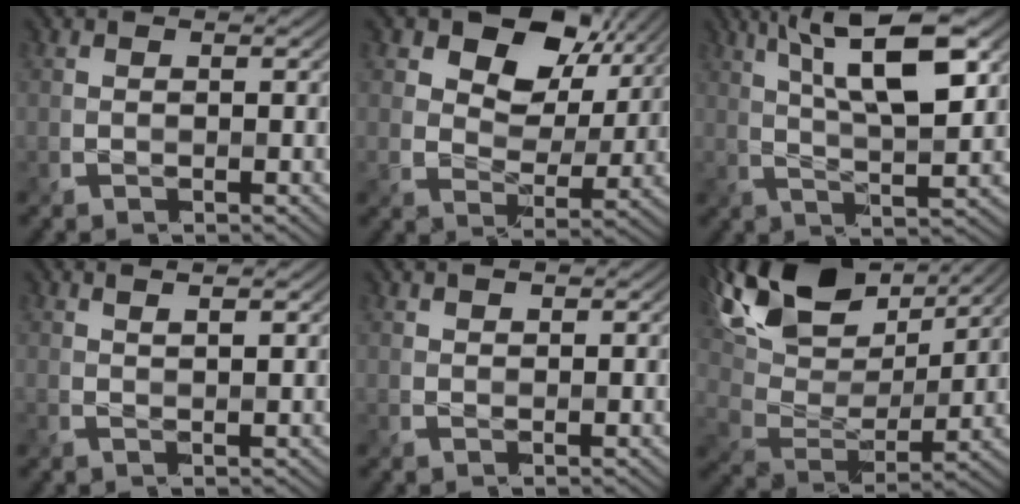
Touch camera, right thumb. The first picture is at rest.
{"total": 10.9, "force": [5.4, 7.3, 6.0], "torque": [-0.099, 0.005, 0.077]}
{"total": 11.4, "force": [4.7, 2.9, 9.9], "torque": [-0.163, 0.006, 0.070]}
{"total": 1.6, "force": [1.0, 0.0, 1.2], "torque": [-0.016, -0.001, 0.020]}
{"total": 1.2, "force": [1.0, 0.5, 0.6], "torque": [-0.013, 0.004, 0.022]}
{"total": 16.7, "force": [10.2, 8.3, 10.2], "torque": [-0.234, 0.038, 0.167]}